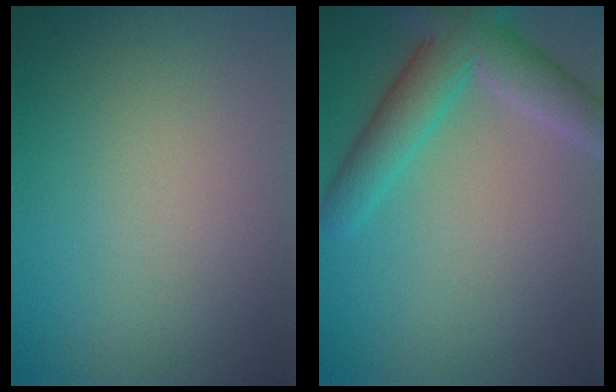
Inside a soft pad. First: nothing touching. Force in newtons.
{"total": 5.6, "press": 5.6, "slide": 0.2}